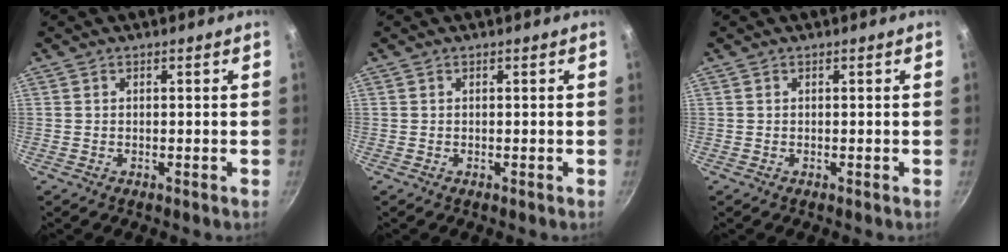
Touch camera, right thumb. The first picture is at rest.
{"total": 0.0}
{"total": 0.0}